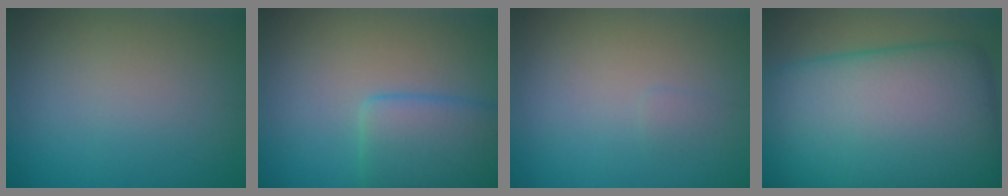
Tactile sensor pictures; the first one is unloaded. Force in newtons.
{"total": 4.4, "press": 4.4, "slide": 0.2}
{"total": 0.5, "press": 0.5, "slide": 0.0}
{"total": 16.9, "press": 16.9, "slide": 0.5}